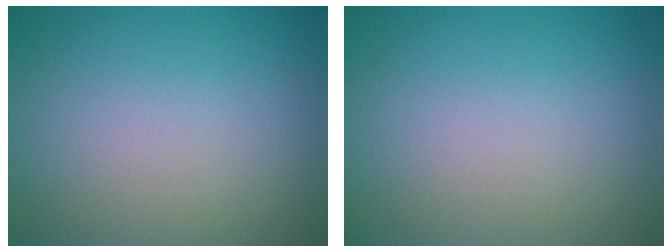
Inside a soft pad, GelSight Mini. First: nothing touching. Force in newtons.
{"total": 0.0}